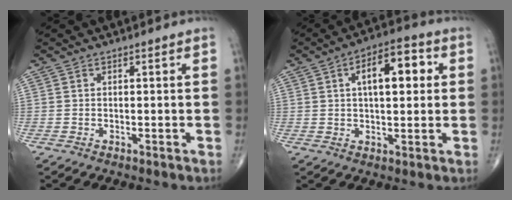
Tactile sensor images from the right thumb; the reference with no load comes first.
{"total": 10.6, "force": [2.5, 5.0, 9.1], "torque": [-0.117, 0.017, 0.030]}